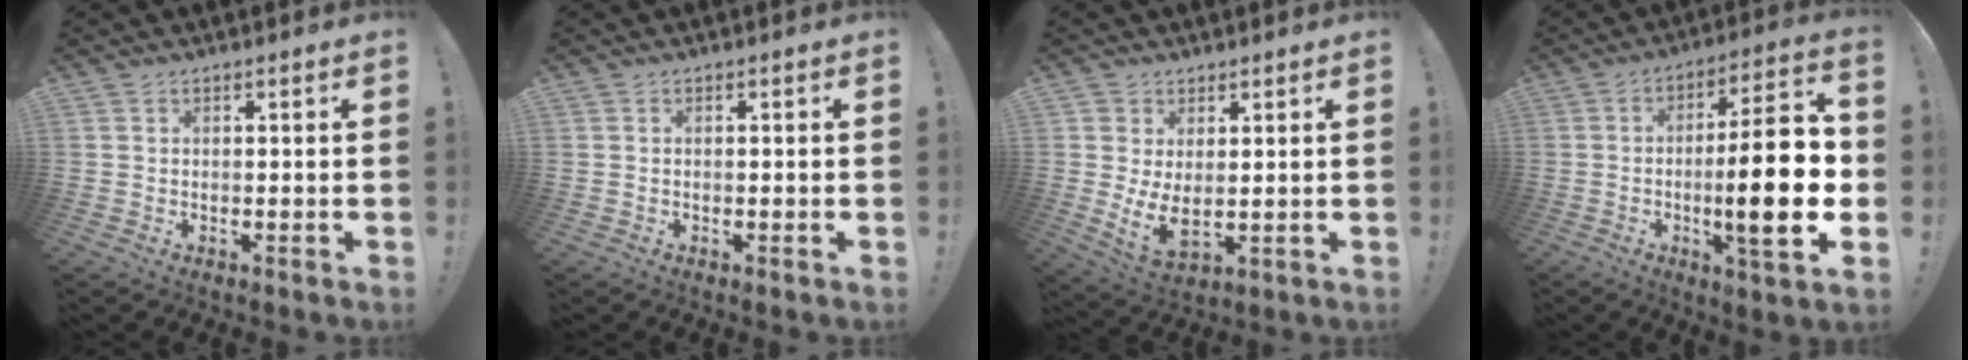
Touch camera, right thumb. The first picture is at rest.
{"total": 0.0}
{"total": 6.3, "force": [2.4, 3.8, 4.4], "torque": [-0.073, -0.022, 0.049]}
{"total": 20.2, "force": [-2.7, 4.5, 19.5], "torque": [-0.304, 0.000, -0.043]}